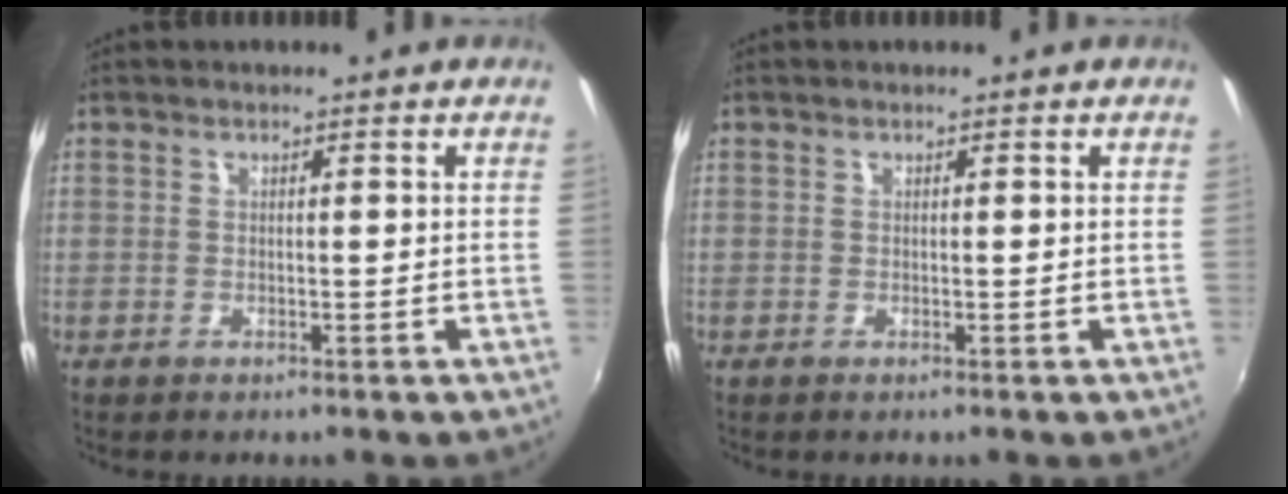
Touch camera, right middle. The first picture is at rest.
{"total": 0.0}